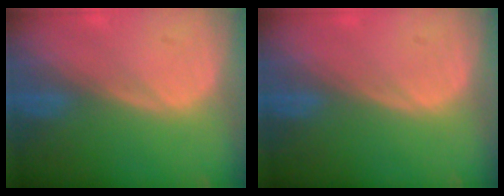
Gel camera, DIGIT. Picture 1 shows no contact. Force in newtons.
{"total": 0.0}